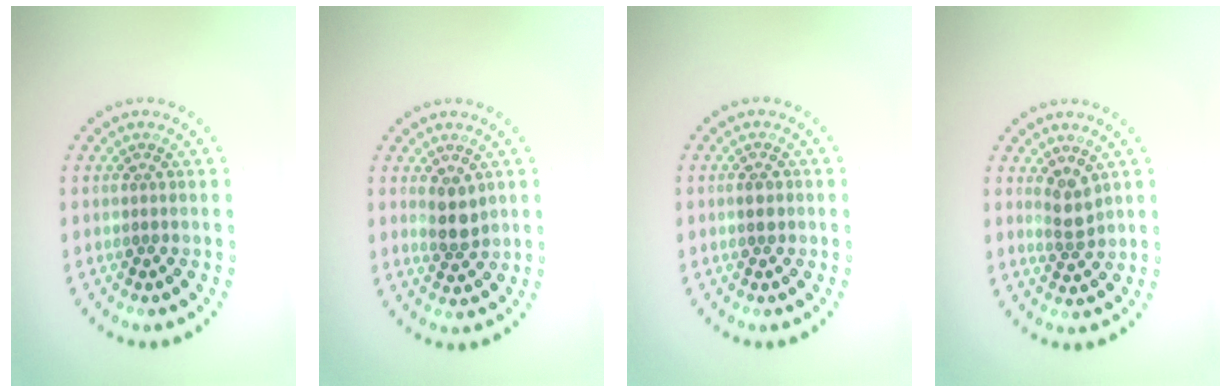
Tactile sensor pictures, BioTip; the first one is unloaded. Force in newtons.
{"total": 2.2, "press": 2.0, "slide": 1.0}
{"total": 1.4, "press": 1.4, "slide": 0.1}
{"total": 2.0, "press": 1.6, "slide": 1.2}